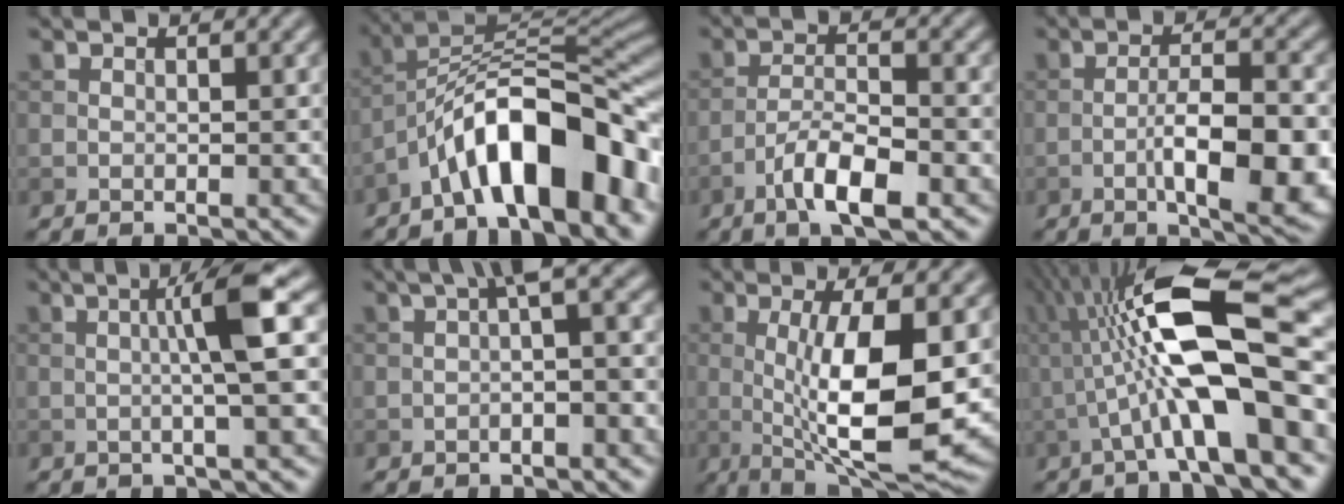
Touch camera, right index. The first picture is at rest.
{"total": 11.8, "force": [-6.0, 3.9, 9.3], "torque": [-0.137, 0.019, -0.105]}
{"total": 5.5, "force": [-3.1, 1.4, 4.3], "torque": [-0.076, 0.005, -0.059]}
{"total": 8.8, "force": [-2.6, 2.6, 8.0], "torque": [-0.126, -0.005, -0.036]}
{"total": 4.9, "force": [0.5, 0.2, 4.9], "torque": [-0.077, 0.008, 0.006]}
{"total": 3.8, "force": [0.5, 0.7, 3.8], "torque": [-0.056, 0.019, 0.003]}
{"total": 10.2, "force": [0.1, 2.8, 9.9], "torque": [-0.154, -0.014, 0.010]}
{"total": 13.1, "force": [0.4, 3.1, 12.8], "torque": [-0.214, 0.031, -0.001]}